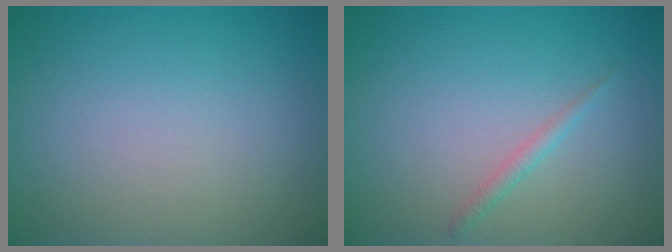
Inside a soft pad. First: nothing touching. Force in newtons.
{"total": 1.0, "press": 1.0, "slide": 0.1}